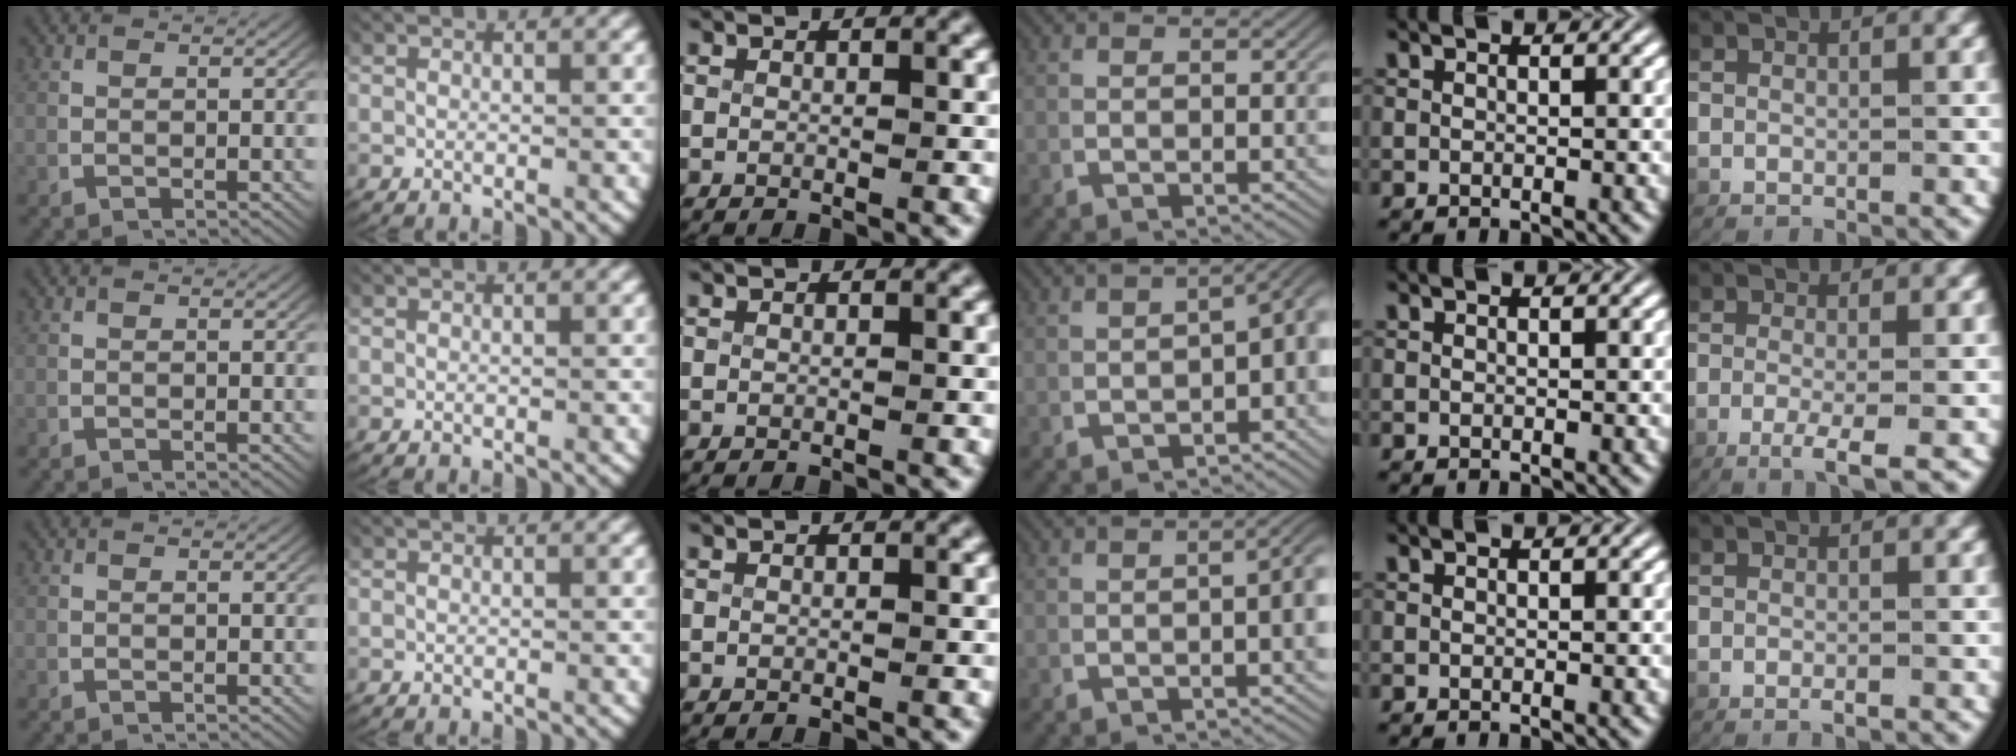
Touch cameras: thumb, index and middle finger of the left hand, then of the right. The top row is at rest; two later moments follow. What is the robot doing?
{"motion": "lift_and_place", "object": "keyboard"}